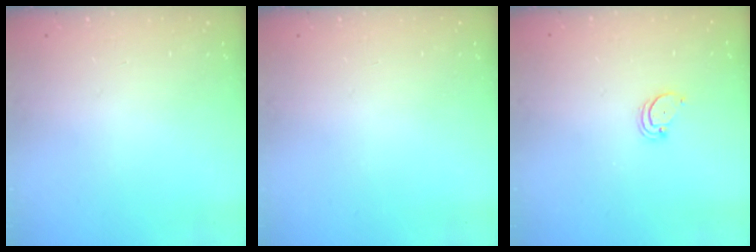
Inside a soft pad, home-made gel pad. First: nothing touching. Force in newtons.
{"total": 0.0}
{"total": 2.0, "press": 2.0, "slide": 0.2}